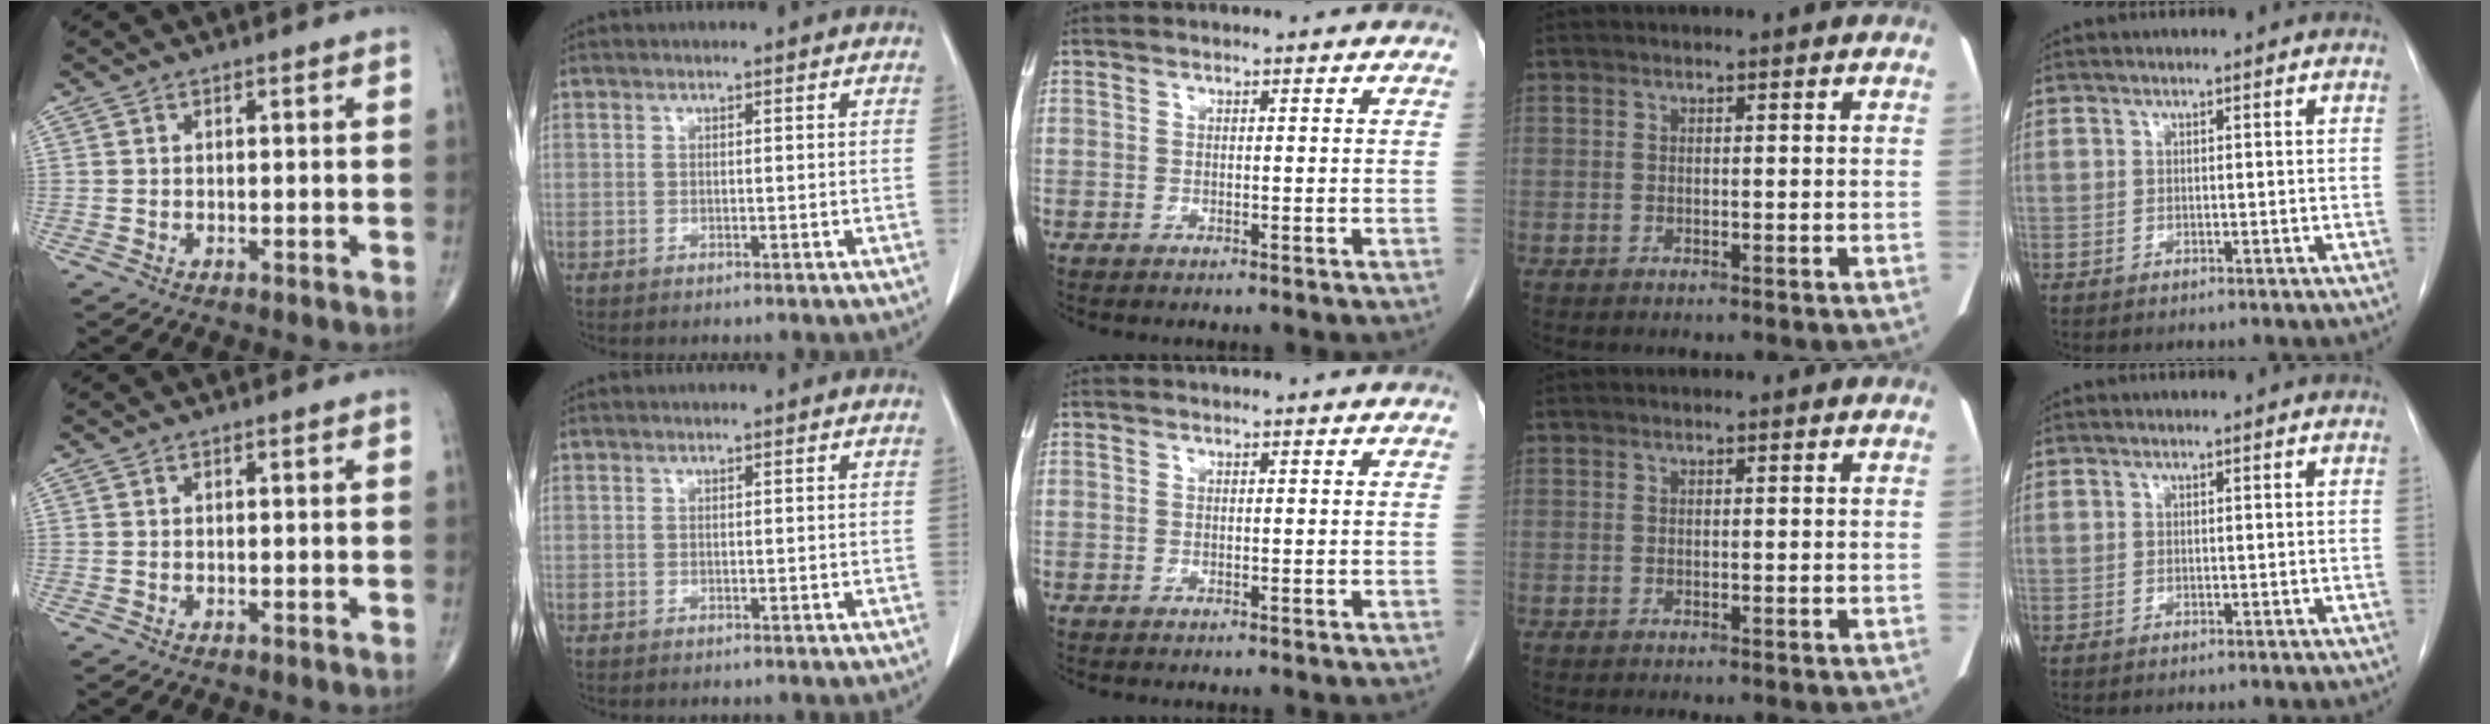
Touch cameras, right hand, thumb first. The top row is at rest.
{}